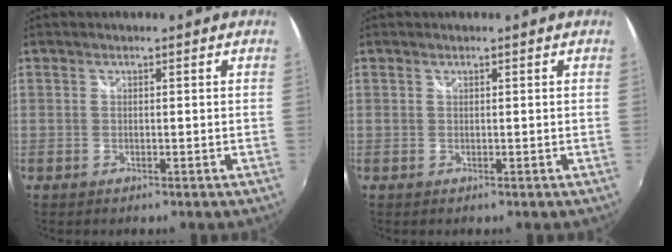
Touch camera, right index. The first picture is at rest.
{"total": 0.0}